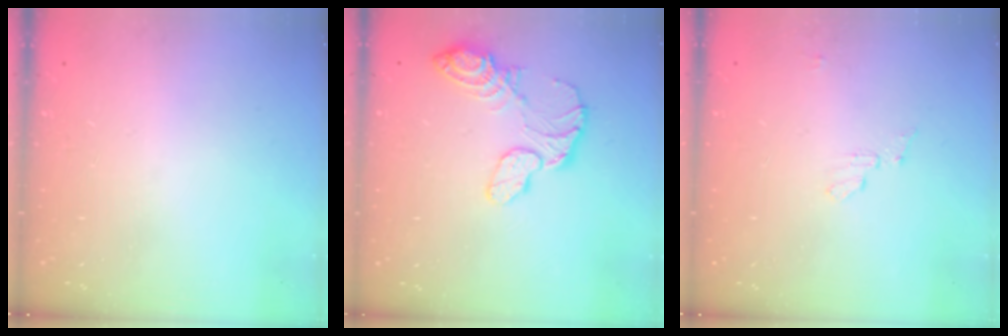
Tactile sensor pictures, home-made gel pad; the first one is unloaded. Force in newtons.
{"total": 12.0, "press": 11.9, "slide": 1.2}
{"total": 4.4, "press": 4.4, "slide": 0.4}